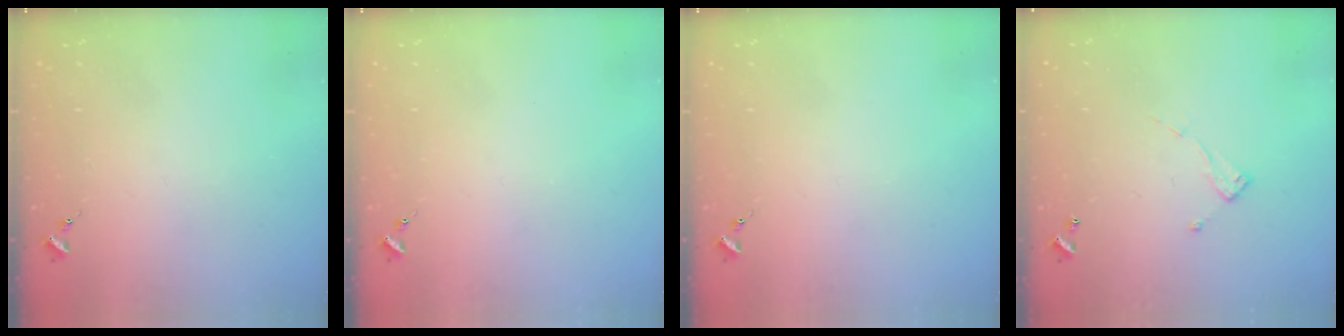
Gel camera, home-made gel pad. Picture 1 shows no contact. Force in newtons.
{"total": 0.0}
{"total": 0.0}
{"total": 6.6, "press": 6.6, "slide": 0.1}